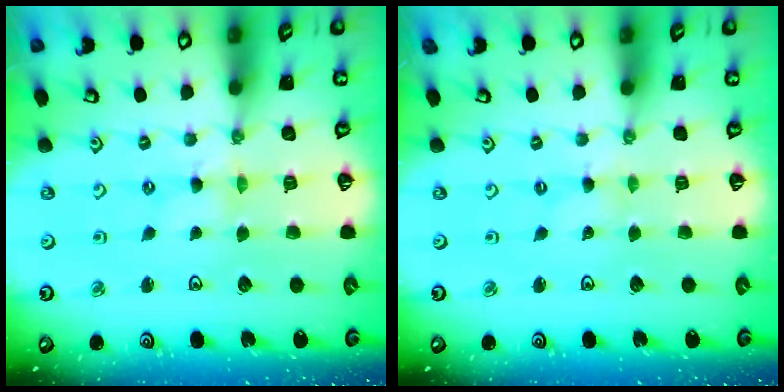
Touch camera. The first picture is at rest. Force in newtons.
{"total": 0.0}